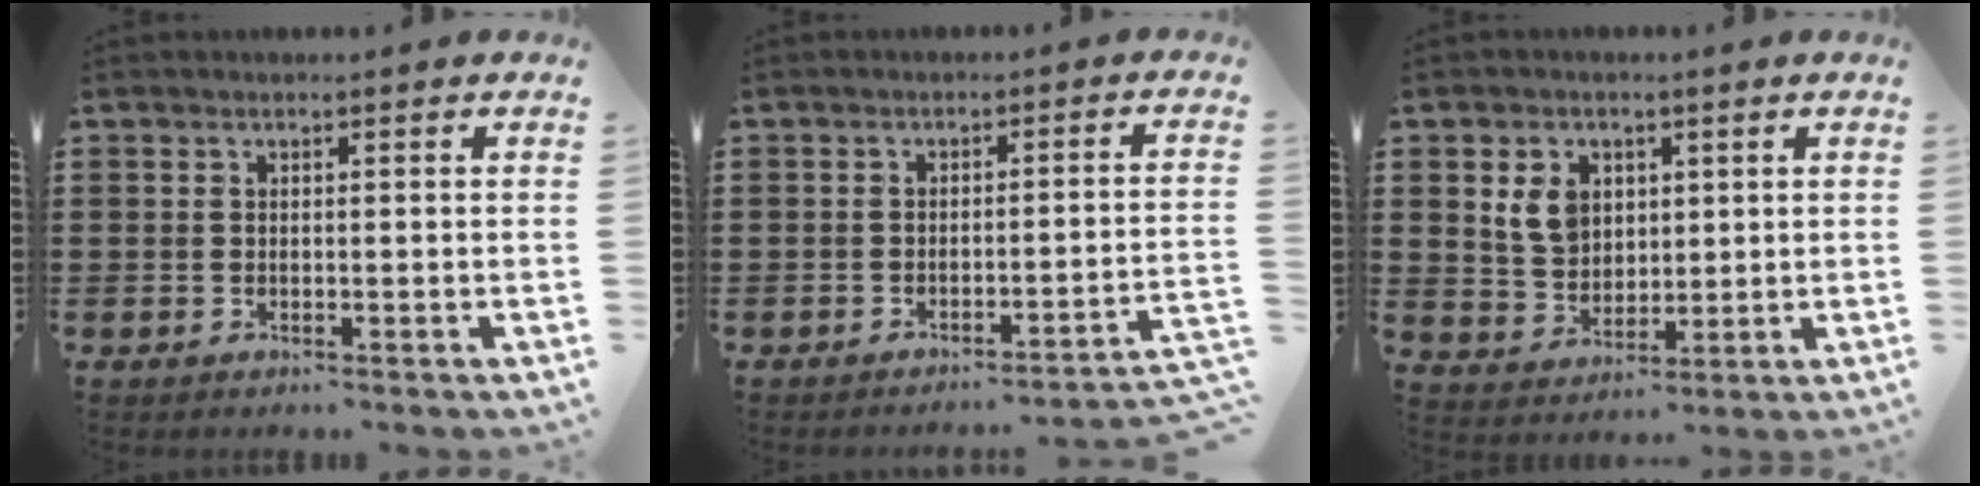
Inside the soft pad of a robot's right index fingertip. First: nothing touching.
{"total": 2.6, "force": [-2.3, -0.6, 1.1], "torque": [-0.021, -0.007, -0.050]}
{"total": 6.1, "force": [2.1, 4.8, 3.1], "torque": [-0.071, 0.012, 0.037]}